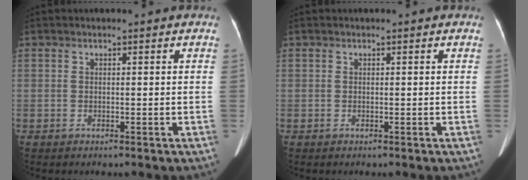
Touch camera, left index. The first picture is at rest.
{"total": 0.0}